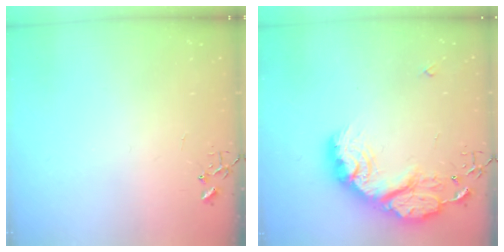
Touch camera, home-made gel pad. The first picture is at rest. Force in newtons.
{"total": 22.6, "press": 22.5, "slide": 1.9}